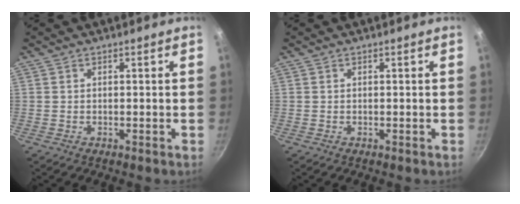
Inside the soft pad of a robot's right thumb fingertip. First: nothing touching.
{"total": 0.0}